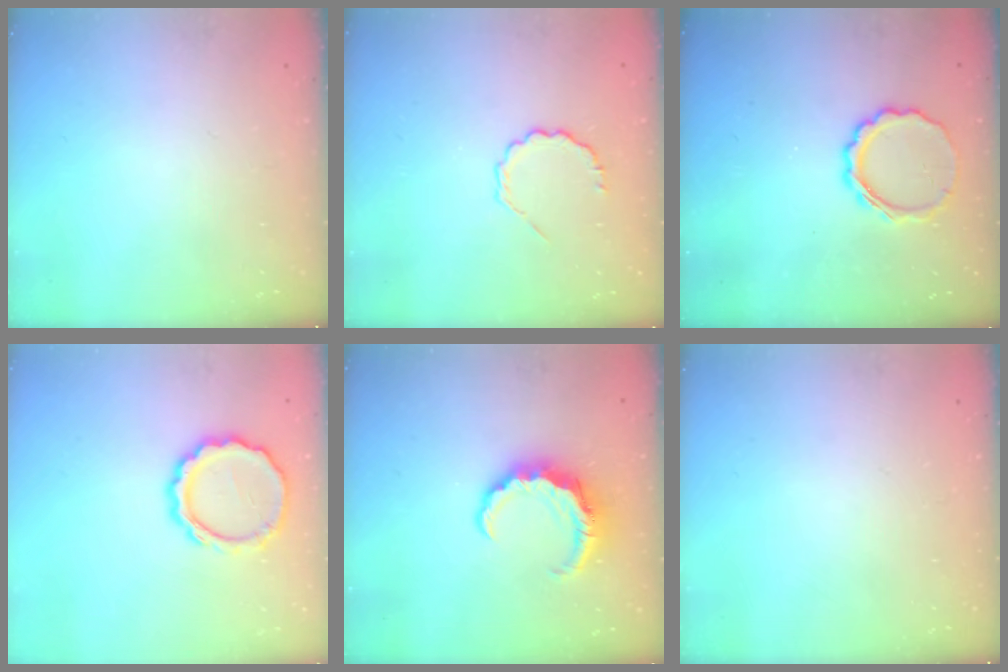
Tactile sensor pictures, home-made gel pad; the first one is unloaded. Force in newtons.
{"total": 4.0, "press": 3.9, "slide": 1.0}
{"total": 8.9, "press": 8.8, "slide": 1.6}
{"total": 10.3, "press": 10.2, "slide": 1.7}
{"total": 7.7, "press": 7.6, "slide": 1.1}
{"total": 0.0}